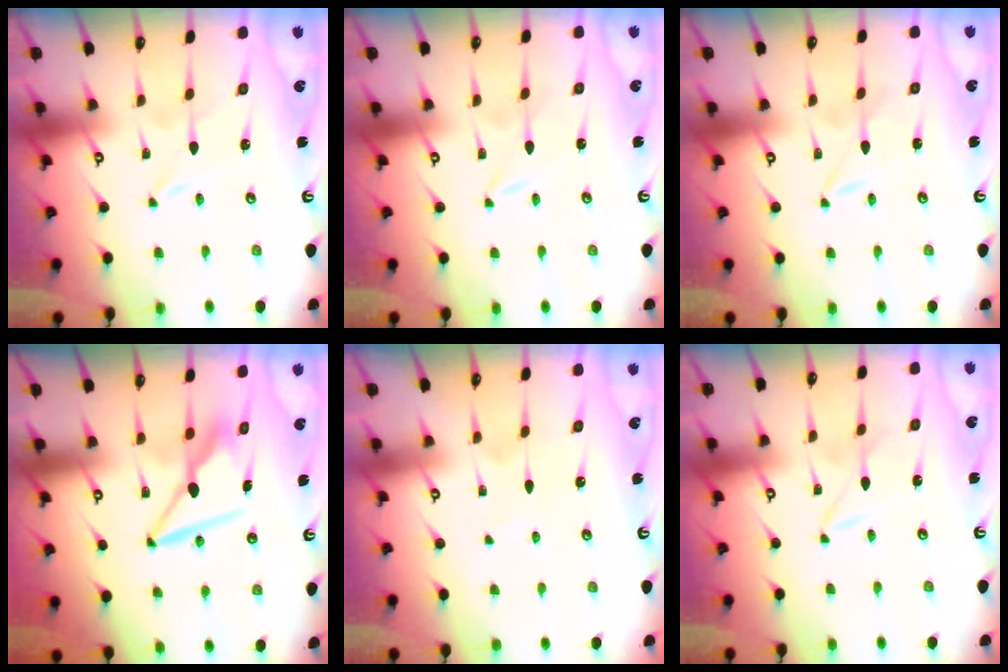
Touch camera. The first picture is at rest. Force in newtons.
{"total": 0.0}
{"total": 0.7, "press": 0.7, "slide": 0.1}
{"total": 8.5, "press": 8.5, "slide": 0.6}
{"total": 2.3, "press": 2.3, "slide": 0.3}
{"total": 2.0, "press": 2.0, "slide": 0.3}